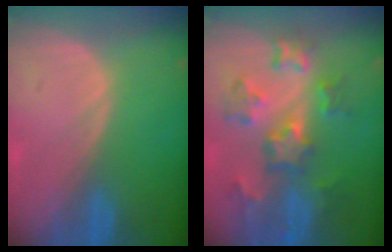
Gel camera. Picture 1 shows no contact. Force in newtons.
{"total": 8.6, "press": 7.8, "slide": 3.8}